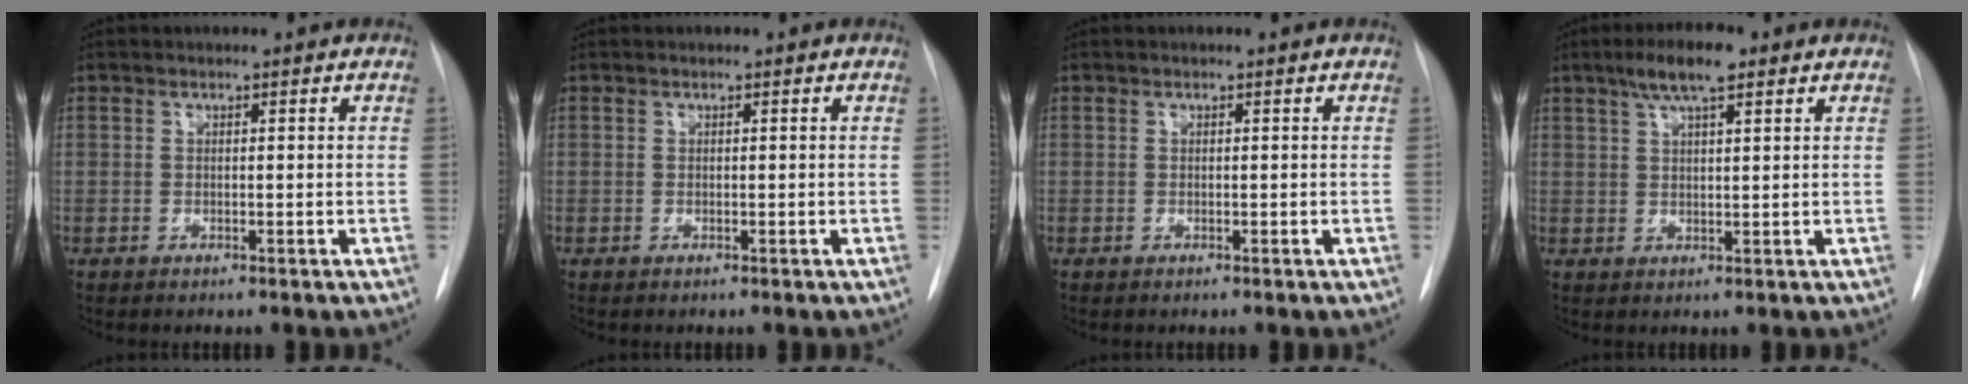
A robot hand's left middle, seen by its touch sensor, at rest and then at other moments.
{"total": 0.0}
{"total": 0.0}
{"total": 6.0, "force": [3.7, 1.1, 4.6], "torque": [-0.088, 0.011, 0.063]}